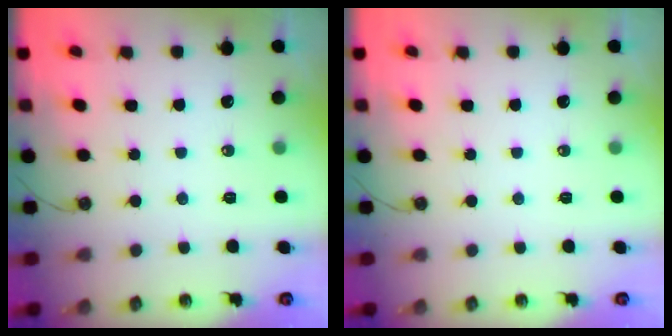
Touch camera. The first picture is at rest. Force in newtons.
{"total": 0.0}